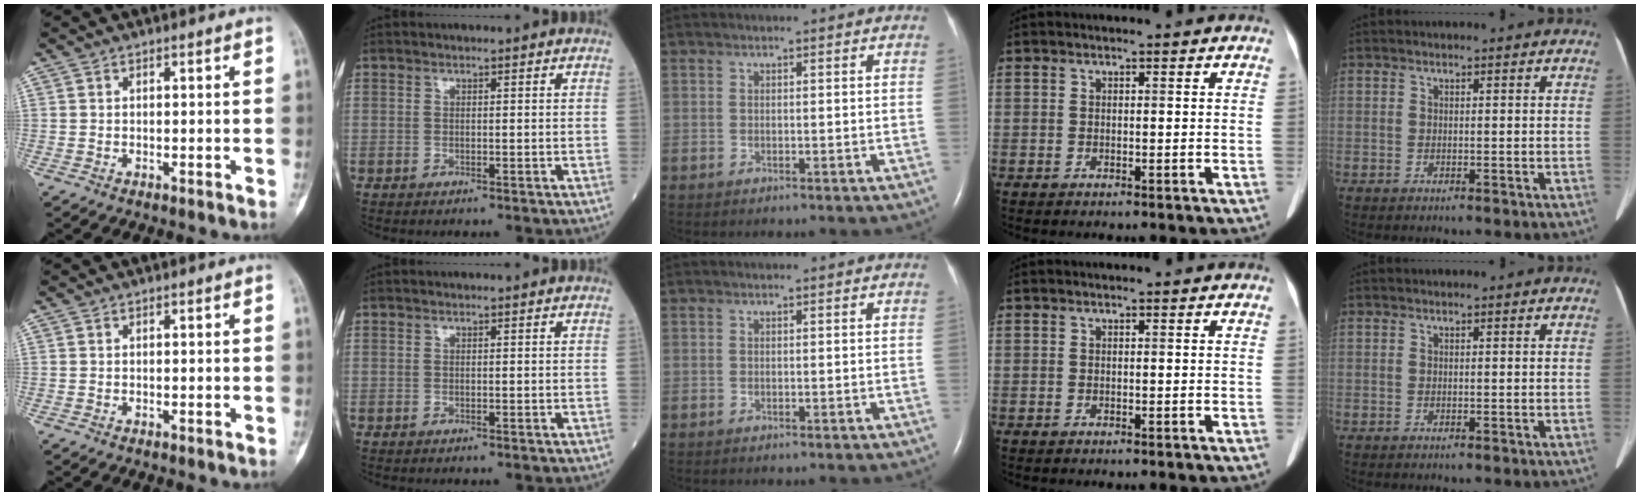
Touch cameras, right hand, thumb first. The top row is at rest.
{}